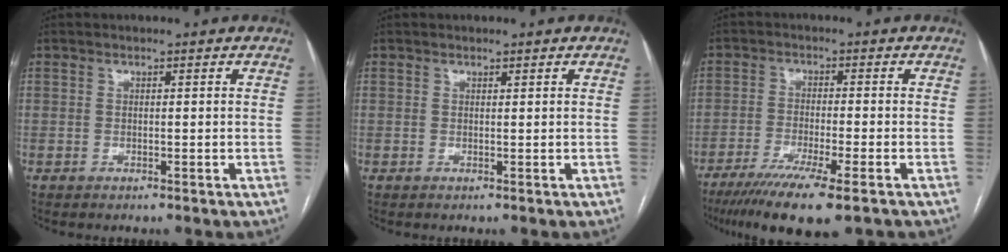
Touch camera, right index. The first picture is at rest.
{"total": 0.0}
{"total": 11.3, "force": [-7.7, 0.6, 8.3], "torque": [-0.132, -0.027, -0.120]}